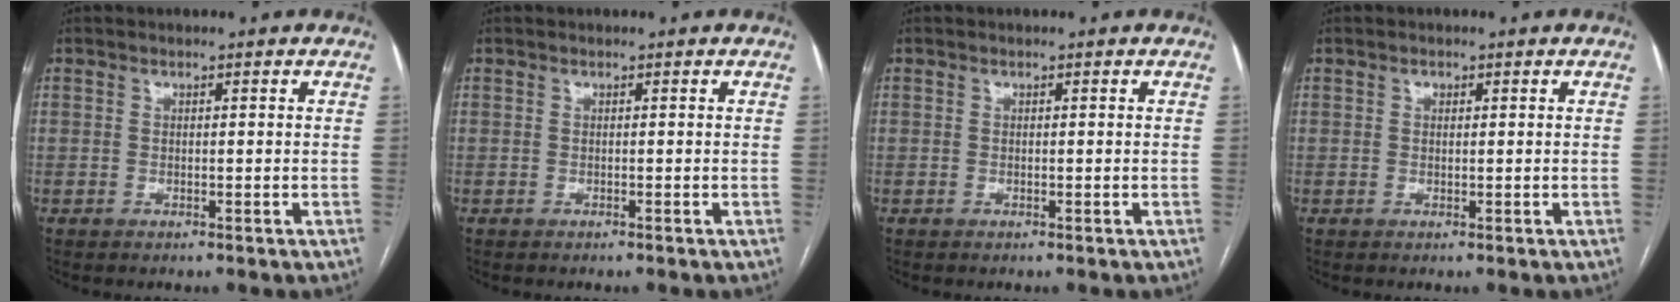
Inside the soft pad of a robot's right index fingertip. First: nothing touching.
{"total": 0.0}
{"total": 0.0}
{"total": 0.7, "force": [0.3, 0.6, 0.3], "torque": [-0.002, 0.001, 0.004]}